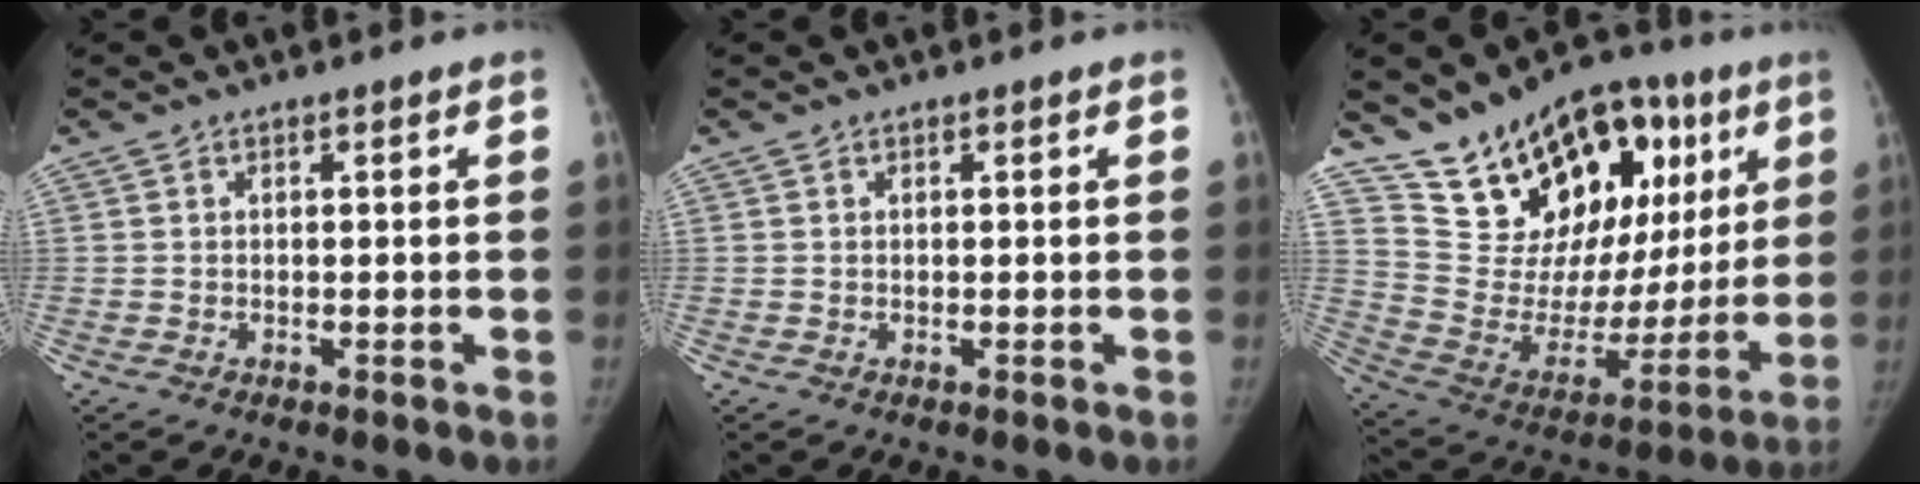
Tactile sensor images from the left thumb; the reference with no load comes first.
{"total": 0.0}
{"total": 24.5, "force": [12.1, 14.9, 15.3], "torque": [-0.170, -0.018, 0.213]}